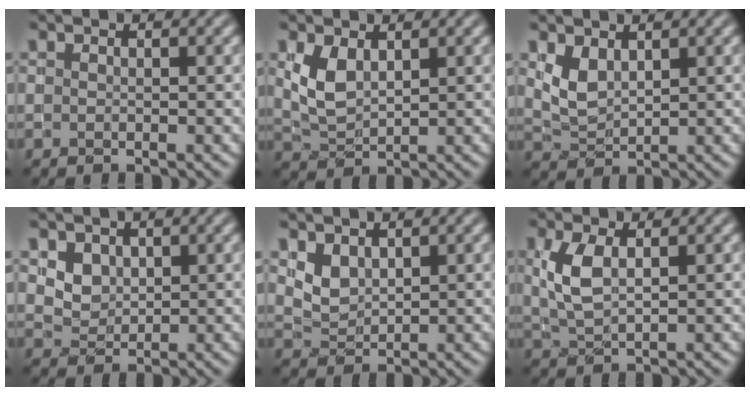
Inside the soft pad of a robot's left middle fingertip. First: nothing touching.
{"total": 2.9, "force": [1.0, 1.7, 2.1], "torque": [-0.052, -0.002, 0.026]}
{"total": 2.3, "force": [1.0, 1.4, 1.5], "torque": [-0.037, -0.005, 0.028]}
{"total": 2.4, "force": [1.0, 1.9, 0.9], "torque": [-0.027, -0.011, 0.032]}
{"total": 1.9, "force": [1.0, 1.3, 0.9], "torque": [-0.023, -0.006, 0.028]}
{"total": 3.6, "force": [0.7, 1.8, 3.0], "torque": [-0.076, 0.004, 0.017]}